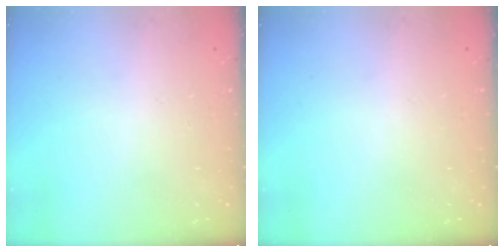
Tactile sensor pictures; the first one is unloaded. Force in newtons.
{"total": 0.0}